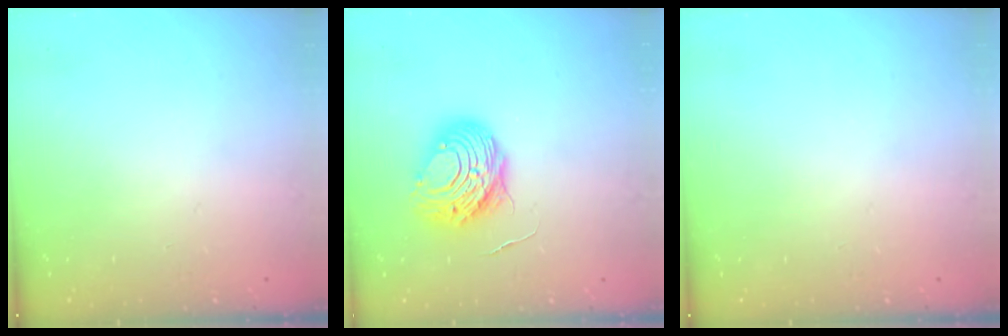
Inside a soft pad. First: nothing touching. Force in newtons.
{"total": 11.1, "press": 11.1, "slide": 0.9}
{"total": 0.0}